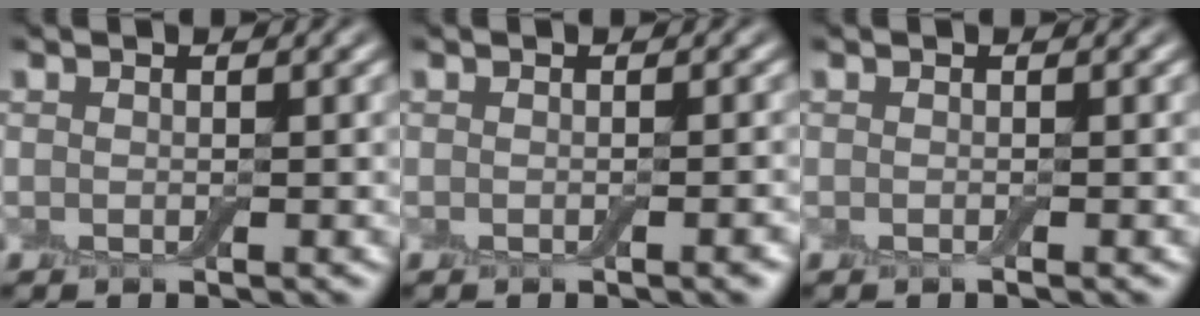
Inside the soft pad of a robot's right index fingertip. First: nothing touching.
{"total": 1.2, "force": [-0.4, 0.2, 1.1], "torque": [-0.010, 0.001, -0.007]}
{"total": 0.0}